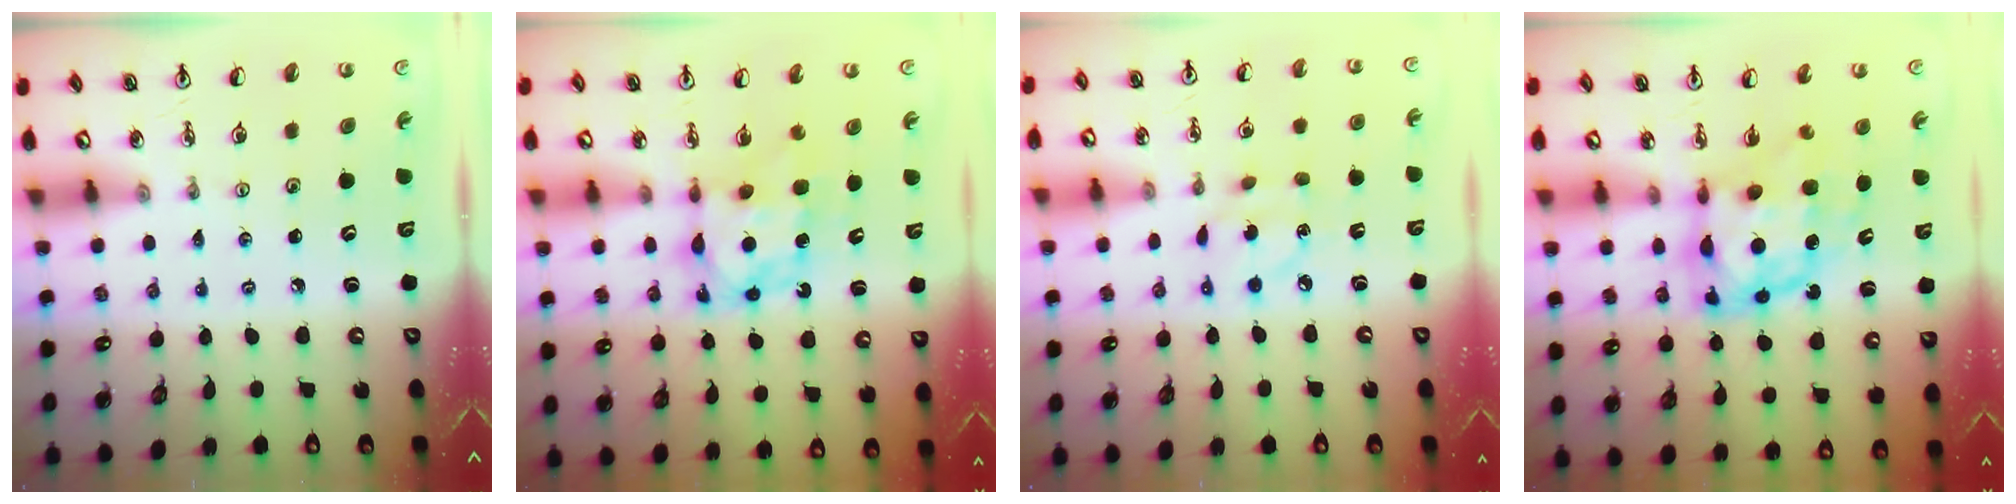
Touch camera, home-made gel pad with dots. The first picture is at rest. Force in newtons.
{"total": 6.7, "press": 6.7, "slide": 0.4}
{"total": 5.3, "press": 5.3, "slide": 0.3}
{"total": 9.8, "press": 9.8, "slide": 0.9}